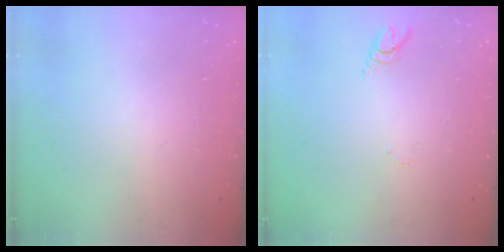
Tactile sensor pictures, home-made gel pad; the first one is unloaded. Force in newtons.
{"total": 3.7, "press": 3.7, "slide": 0.4}